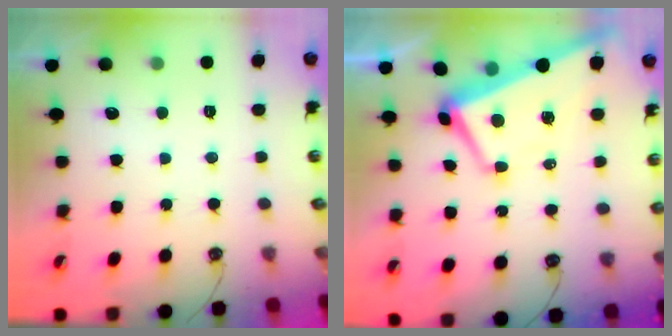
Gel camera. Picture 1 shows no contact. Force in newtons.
{"total": 1.4, "press": 0.9, "slide": 1.0}